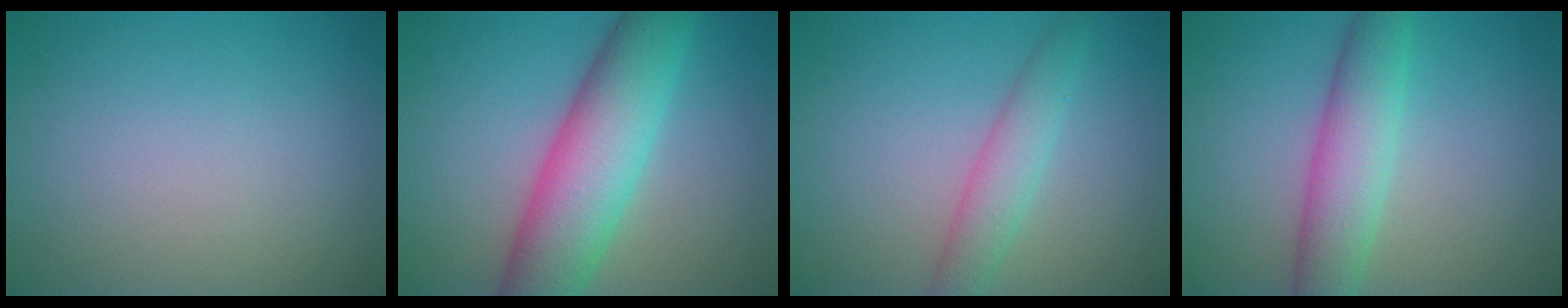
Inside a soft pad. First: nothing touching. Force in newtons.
{"total": 9.0, "press": 9.0, "slide": 0.3}
{"total": 3.1, "press": 3.0, "slide": 0.2}
{"total": 5.3, "press": 5.3, "slide": 0.1}